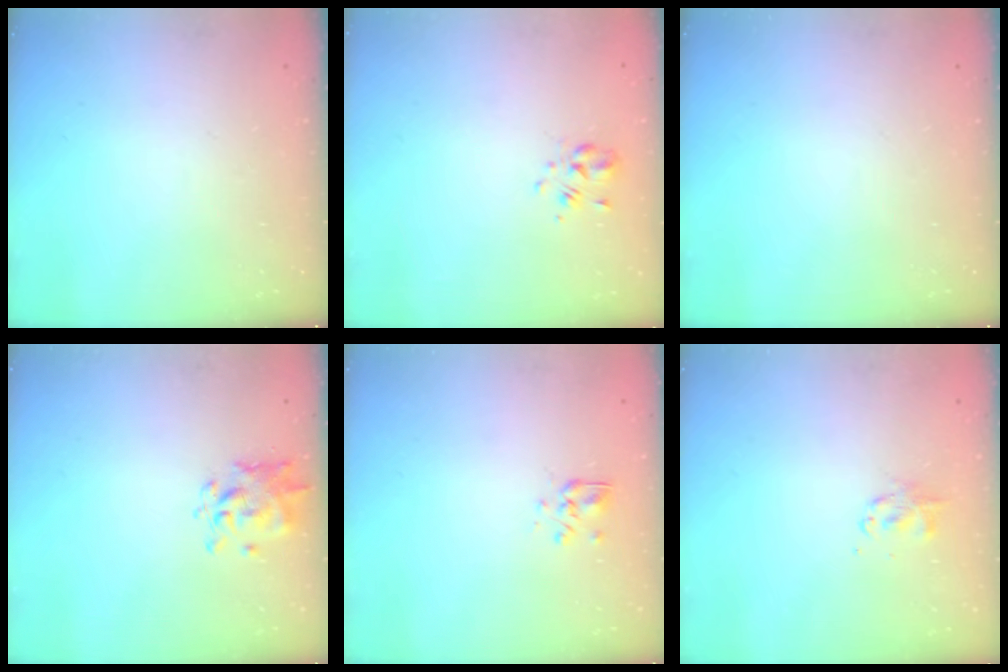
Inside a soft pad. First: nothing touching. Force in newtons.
{"total": 2.0, "press": 1.7, "slide": 0.9}
{"total": 0.0}
{"total": 1.3, "press": 1.2, "slide": 0.4}
{"total": 3.1, "press": 2.9, "slide": 1.1}
{"total": 2.8, "press": 2.7, "slide": 0.4}